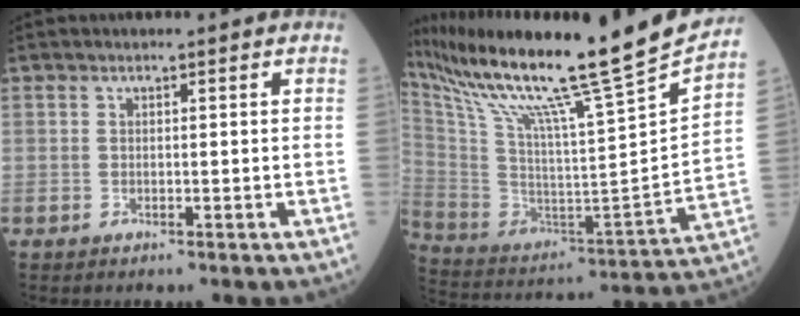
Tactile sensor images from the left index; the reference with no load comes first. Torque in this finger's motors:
{"motor_torque": [0.68, -0.90, 0.42, 0.18]}